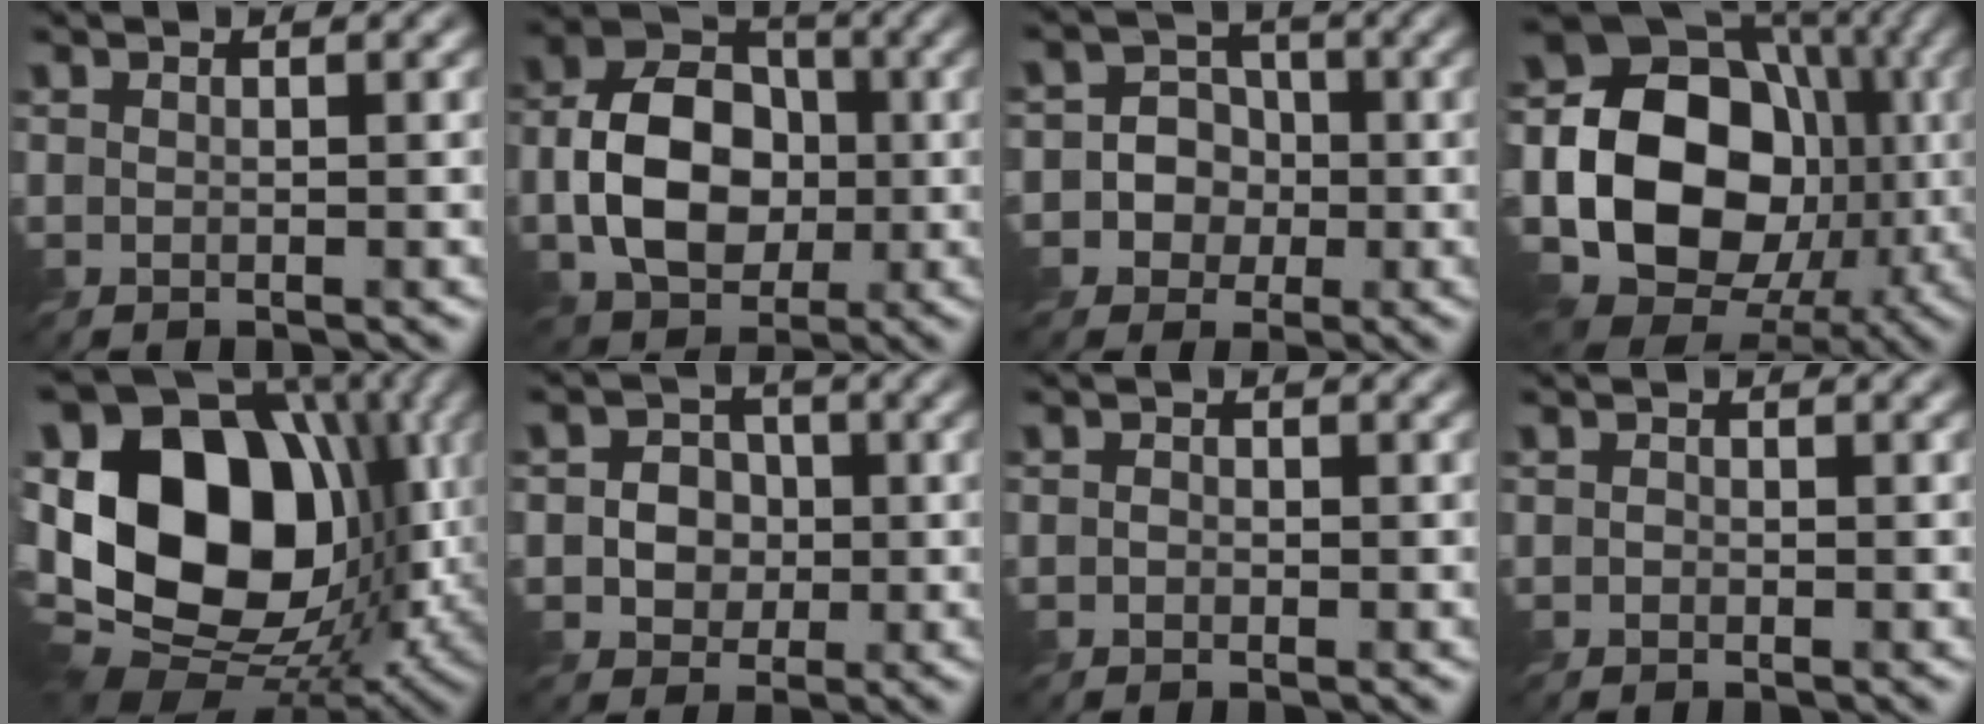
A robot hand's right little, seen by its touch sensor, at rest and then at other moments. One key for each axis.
{"total": 8.2, "fx": -1.3, "fy": 5.9, "fz": 5.5, "tx": -0.103, "ty": 0.007, "tz": -0.031}
{"total": 5.2, "fx": -1.2, "fy": 4.9, "fz": 1.1, "tx": -0.007, "ty": 0.022, "tz": -0.048}
{"total": 20.2, "fx": -1.9, "fy": 16.9, "fz": 11.0, "tx": -0.201, "ty": -0.003, "tz": -0.042}
{"total": 18.4, "fx": 0.5, "fy": 12.7, "fz": 13.3, "tx": -0.267, "ty": 0.004, "tz": 0.001}
{"total": 3.8, "fx": -0.5, "fy": 3.4, "fz": 1.6, "tx": -0.019, "ty": 0.005, "tz": -0.026}
{"total": 0.7, "fx": -0.4, "fy": 0.6, "fz": 0.1, "tx": 0.001, "ty": -0.002, "tz": -0.011}
{"total": 0.6, "fx": -0.3, "fy": 0.5, "fz": 0.1, "tx": 0.002, "ty": -0.001, "tz": -0.010}